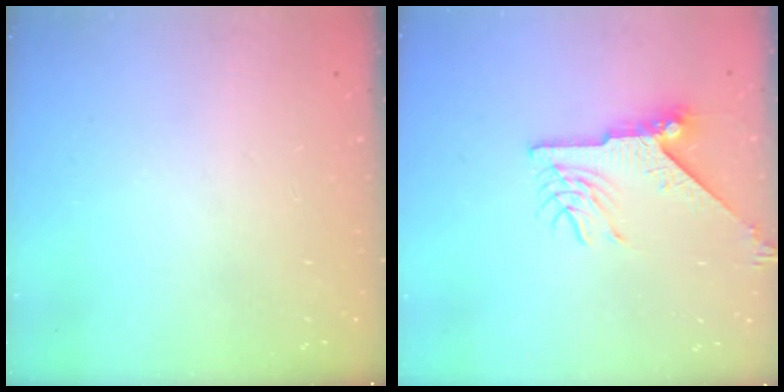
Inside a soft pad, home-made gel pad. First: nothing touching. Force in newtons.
{"total": 9.8, "press": 9.8, "slide": 0.7}